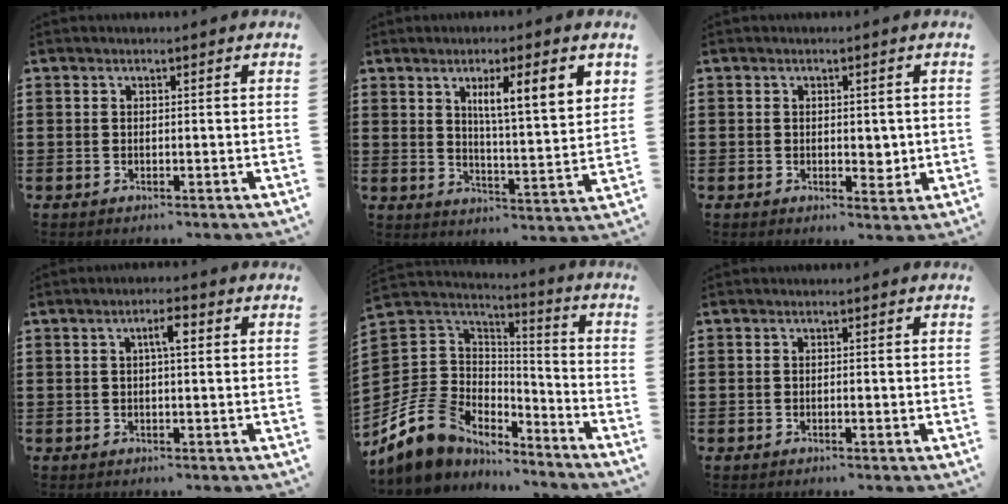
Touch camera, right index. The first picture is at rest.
{"total": 7.5, "force": [3.6, 0.9, 6.5], "torque": [-0.115, -0.009, 0.054]}
{"total": 2.7, "force": [0.0, 1.8, 2.0], "torque": [-0.032, 0.003, -0.002]}
{"total": 3.1, "force": [0.7, 0.8, 2.9], "torque": [-0.050, 0.006, 0.007]}
{"total": 10.8, "force": [-7.1, 7.7, 2.9], "torque": [-0.109, 0.017, -0.138]}
{"total": 0.5, "force": [-0.1, 0.2, 0.5], "torque": [-0.010, -0.002, -0.002]}